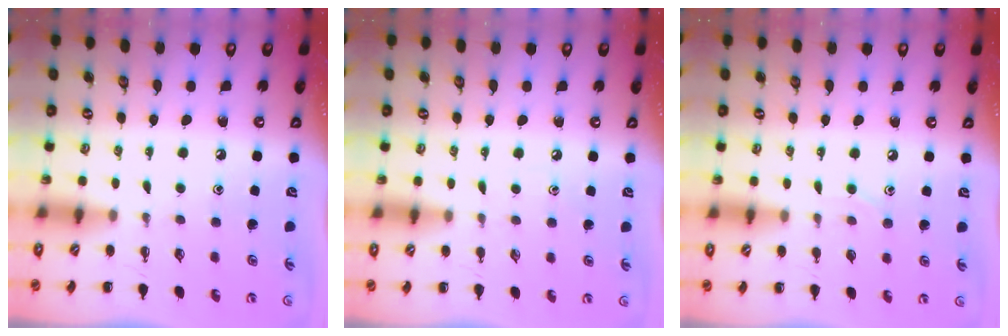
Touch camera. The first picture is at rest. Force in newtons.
{"total": 4.2, "press": 3.9, "slide": 1.4}
{"total": 2.0, "press": 2.0, "slide": 0.6}